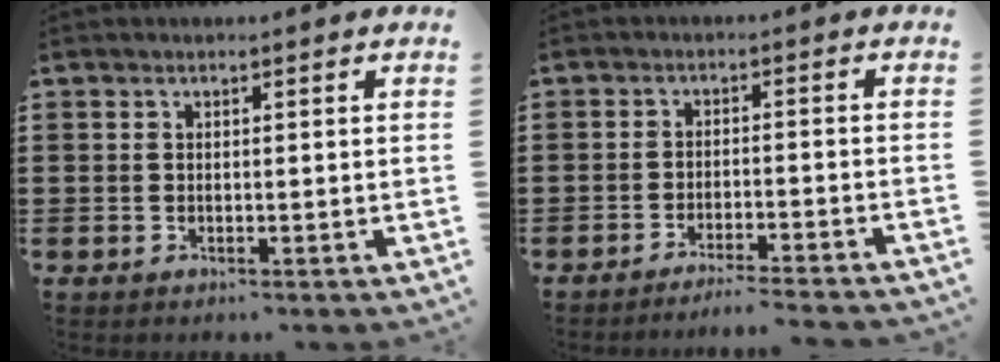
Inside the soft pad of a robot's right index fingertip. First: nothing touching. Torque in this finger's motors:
{"motor_torque": [1.07, 1.07, 0.15, 0.02]}